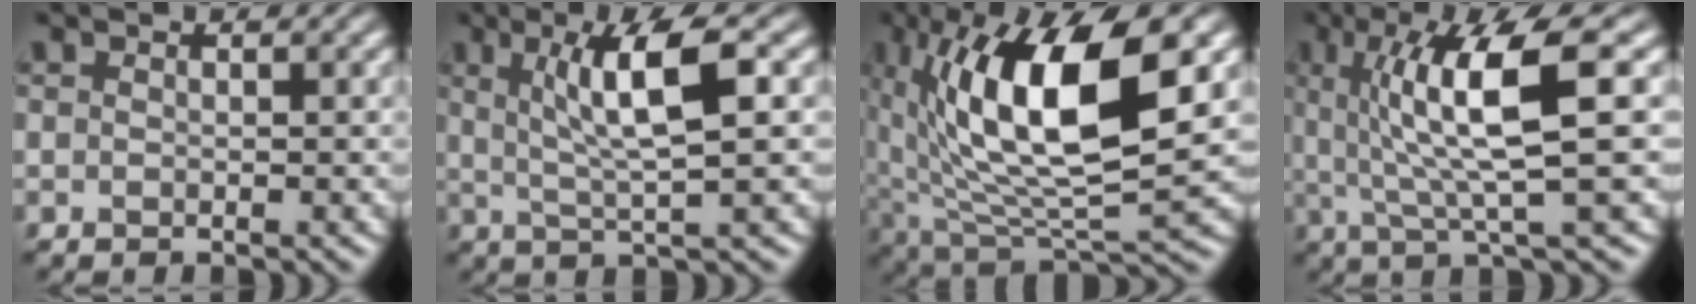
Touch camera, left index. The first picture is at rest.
{"total": 6.4, "force": [1.7, 1.2, 6.0], "torque": [-0.100, 0.006, 0.033]}
{"total": 13.8, "force": [3.7, 5.1, 12.3], "torque": [-0.205, 0.002, 0.067]}
{"total": 8.5, "force": [1.6, 1.7, 8.2], "torque": [-0.130, 0.001, 0.030]}